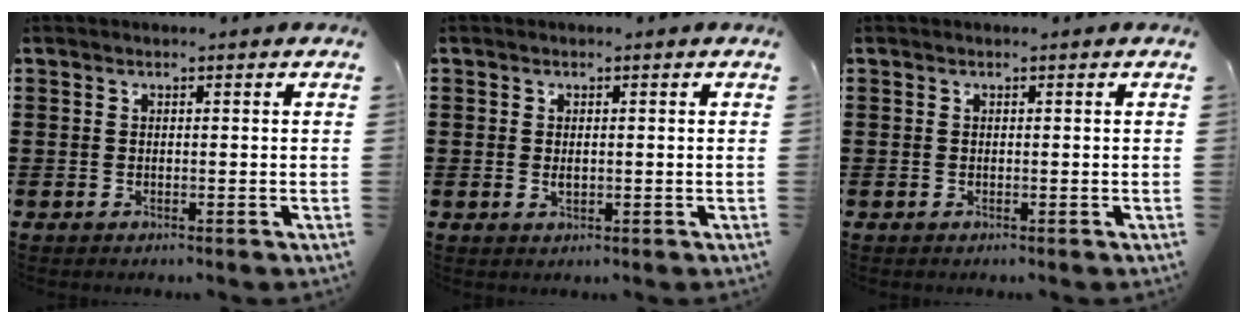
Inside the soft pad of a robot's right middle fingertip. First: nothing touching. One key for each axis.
{"total": 0.9, "fx": 0.0, "fy": 0.5, "fz": 0.7, "tx": -0.017, "ty": 0.000, "tz": 0.002}
{"total": 0.0}